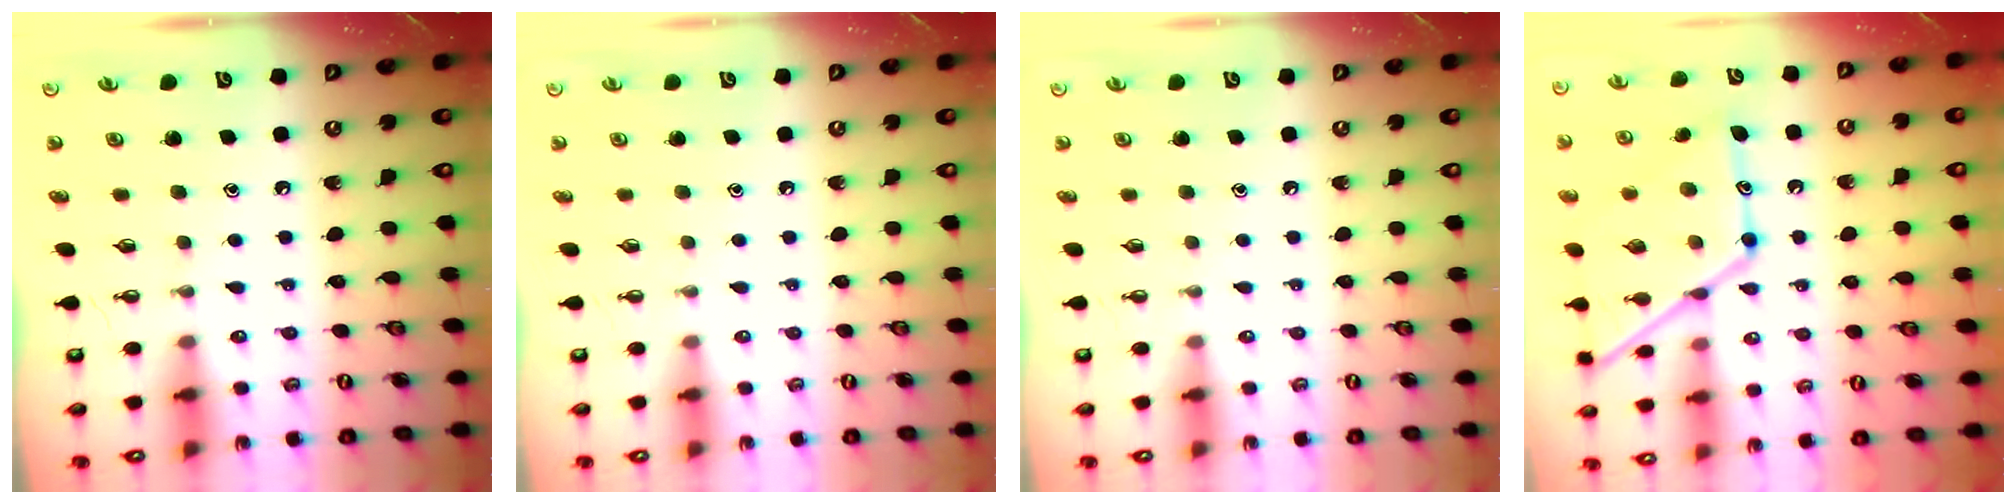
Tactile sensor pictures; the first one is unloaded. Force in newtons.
{"total": 0.0}
{"total": 0.0}
{"total": 16.1, "press": 16.0, "slide": 1.2}